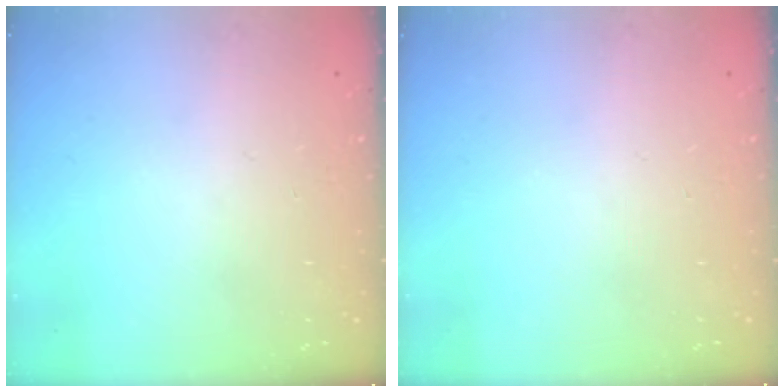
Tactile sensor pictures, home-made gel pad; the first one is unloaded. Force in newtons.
{"total": 0.0}